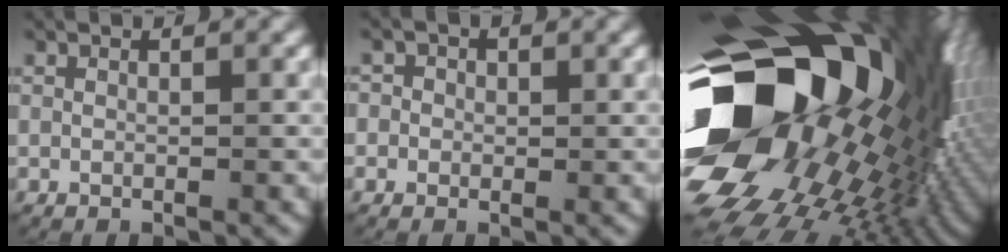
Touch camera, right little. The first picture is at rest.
{"total": 1.5, "force": [-0.2, 1.5, 0.0], "torque": [0.006, 0.004, -0.012]}
{"total": 37.3, "force": [2.4, 23.4, 28.9], "torque": [-0.412, -0.022, 0.034]}